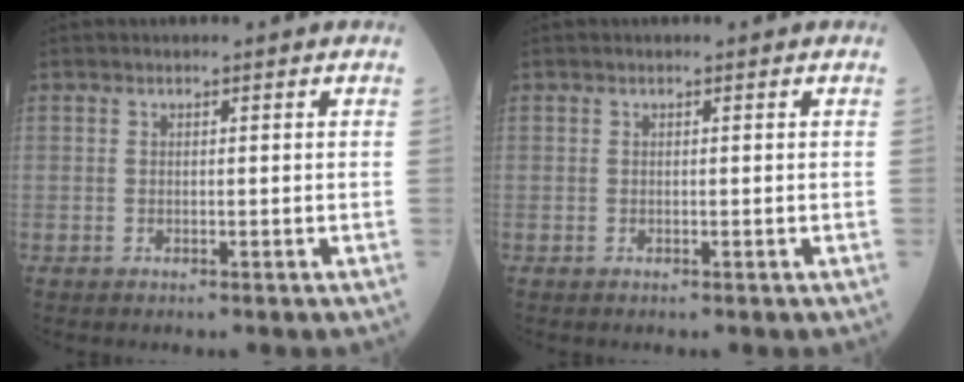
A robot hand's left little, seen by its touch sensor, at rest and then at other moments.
{"total": 0.0}